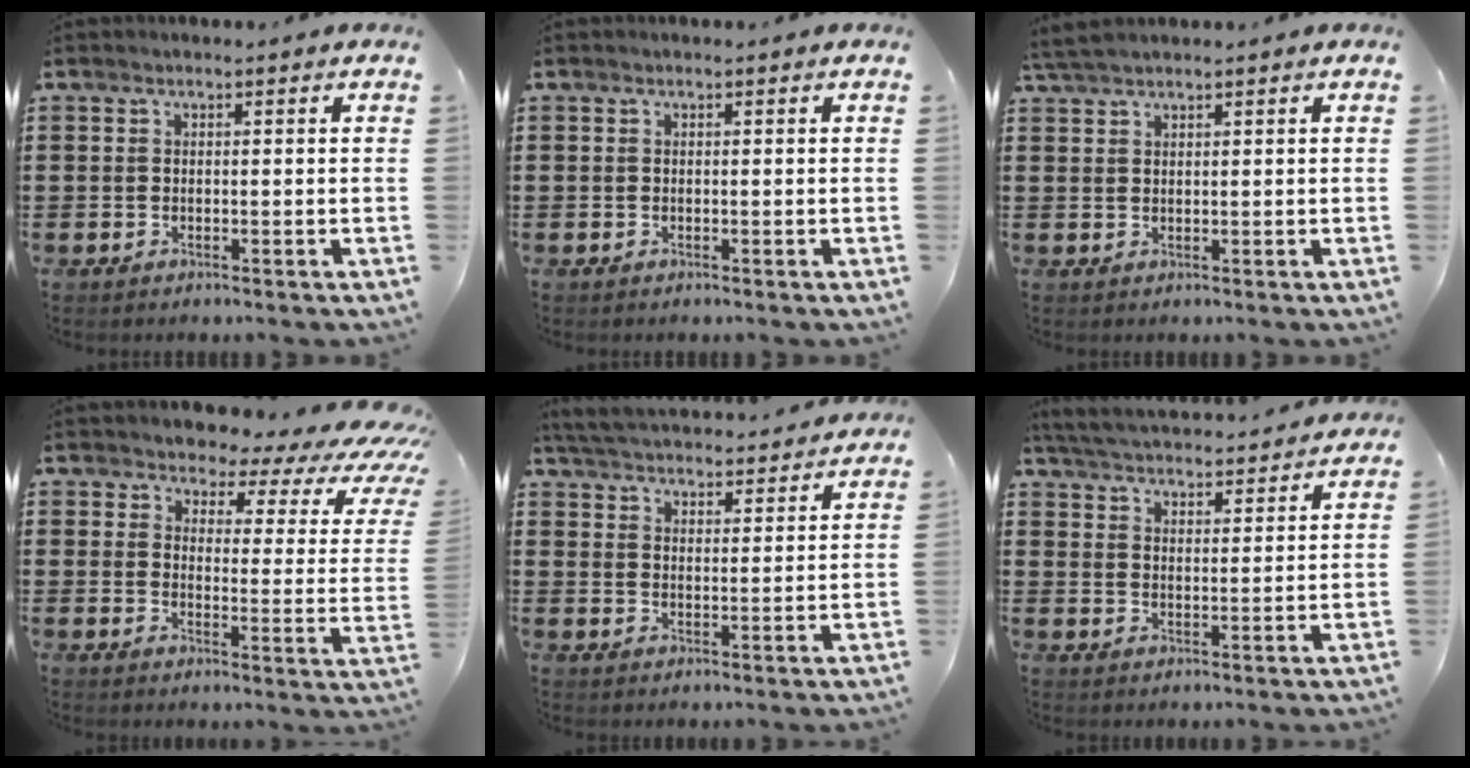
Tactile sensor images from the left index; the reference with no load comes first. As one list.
[{"total": 0.0}, {"total": 2.2, "force": [1.9, 0.2, 1.0], "torque": [-0.024, 0.002, 0.038]}, {"total": 4.4, "force": [3.3, 1.9, 2.1], "torque": [-0.055, -0.024, 0.052]}, {"total": 4.7, "force": [4.7, 0.0, 0.4], "torque": [-0.031, -0.034, 0.079]}, {"total": 4.5, "force": [4.5, -0.4, 0.4], "torque": [-0.030, -0.035, 0.073]}]